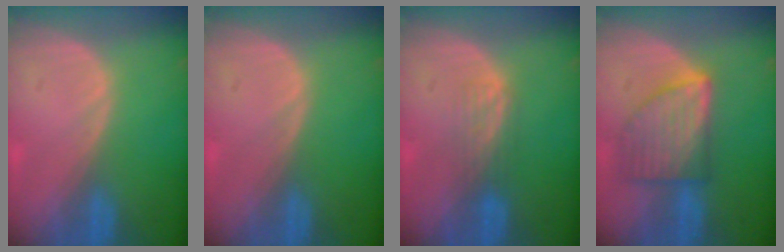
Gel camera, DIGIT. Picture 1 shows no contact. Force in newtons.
{"total": 0.0}
{"total": 2.6, "press": 2.6, "slide": 0.4}
{"total": 7.6, "press": 7.6, "slide": 0.3}